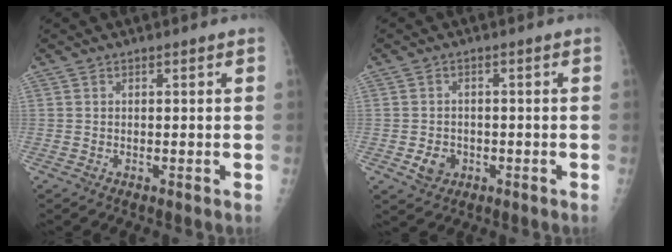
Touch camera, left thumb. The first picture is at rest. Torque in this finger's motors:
{"motor_torque": [-0.16, 0.13, 0.08, 0.03, 0.00]}